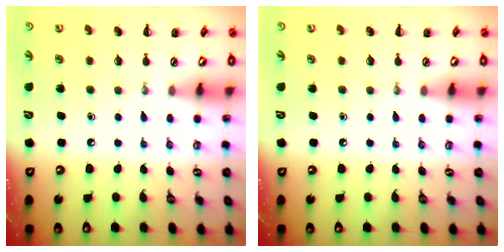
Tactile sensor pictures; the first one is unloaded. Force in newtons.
{"total": 0.0}